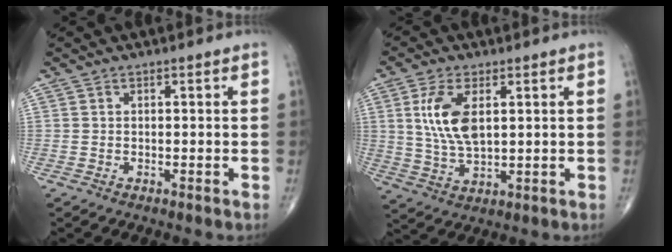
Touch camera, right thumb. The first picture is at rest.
{"total": 9.5, "force": [2.4, 4.6, 8.0], "torque": [-0.160, -0.016, 0.049]}